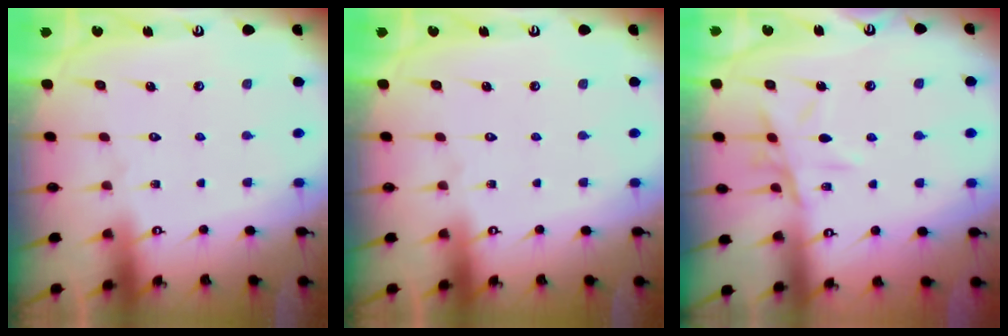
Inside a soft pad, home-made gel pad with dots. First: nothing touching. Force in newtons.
{"total": 0.0}
{"total": 10.4, "press": 10.3, "slide": 0.7}